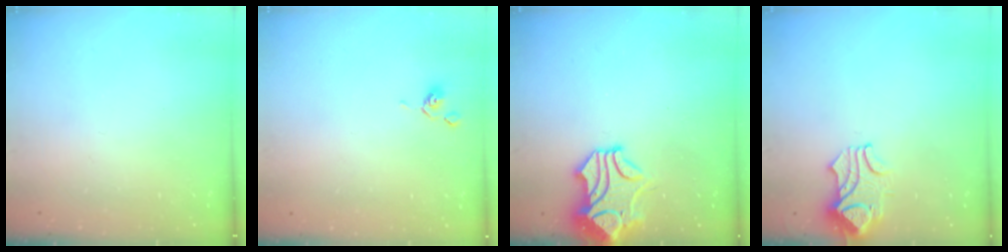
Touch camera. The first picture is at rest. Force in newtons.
{"total": 0.8, "press": 0.8, "slide": 0.2}
{"total": 1.6, "press": 0.9, "slide": 1.3}
{"total": 1.5, "press": 1.5, "slide": 0.5}